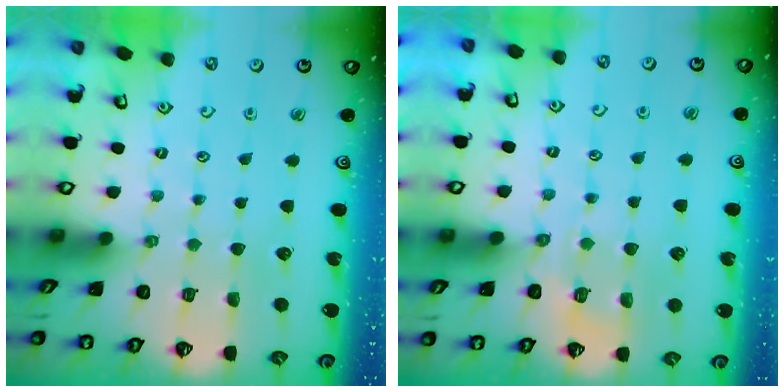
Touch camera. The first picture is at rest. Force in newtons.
{"total": 4.9, "press": 4.8, "slide": 1.3}